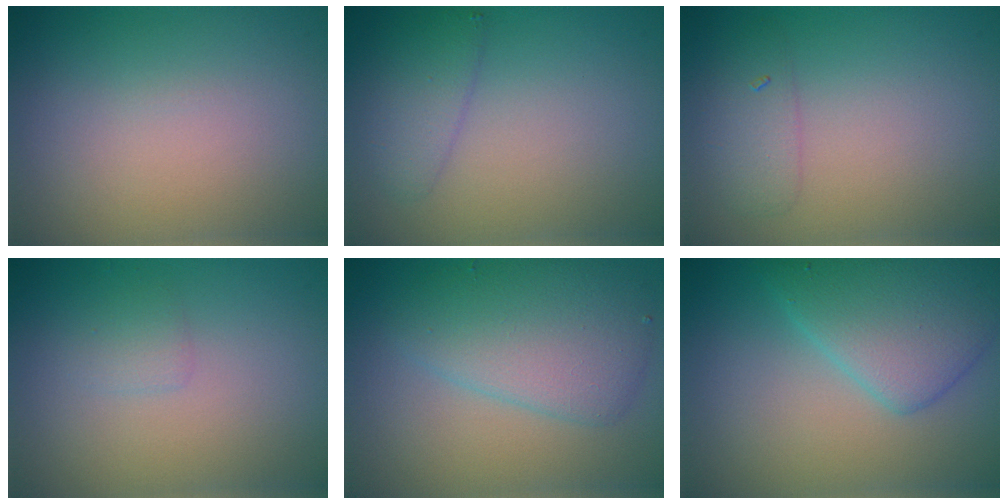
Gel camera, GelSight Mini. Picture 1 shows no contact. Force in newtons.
{"total": 2.3, "press": 2.3, "slide": 0.1}
{"total": 1.8, "press": 1.8, "slide": 0.1}
{"total": 1.0, "press": 1.0, "slide": 0.0}
{"total": 4.8, "press": 4.8, "slide": 0.0}
{"total": 5.2, "press": 5.2, "slide": 0.2}